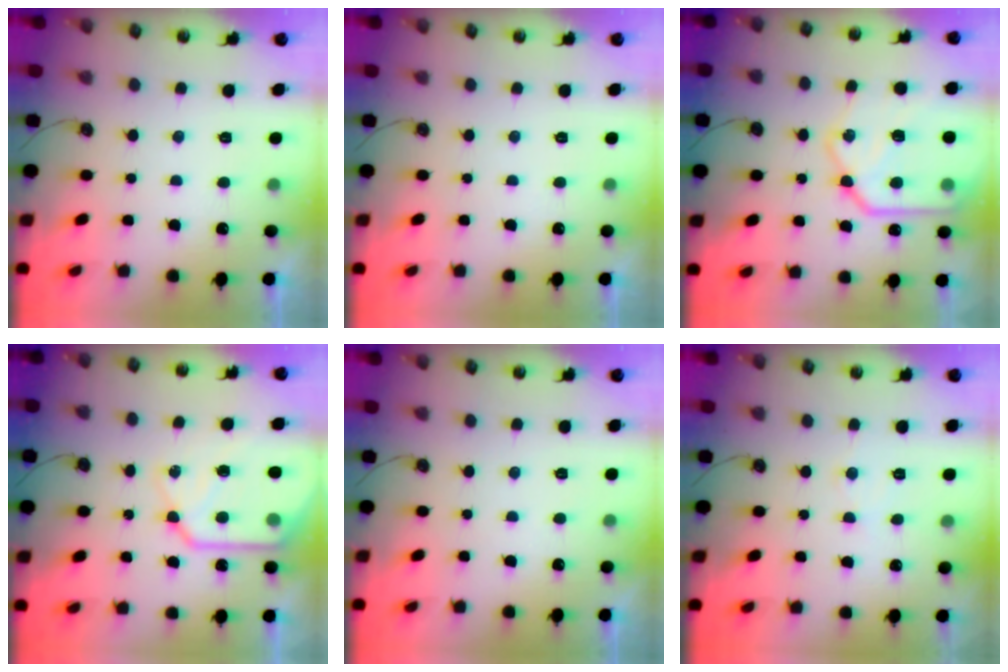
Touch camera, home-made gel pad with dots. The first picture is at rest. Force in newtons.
{"total": 0.0}
{"total": 21.6, "press": 21.5, "slide": 2.0}
{"total": 15.0, "press": 14.9, "slide": 1.3}
{"total": 0.0}
{"total": 5.2, "press": 5.2, "slide": 0.8}